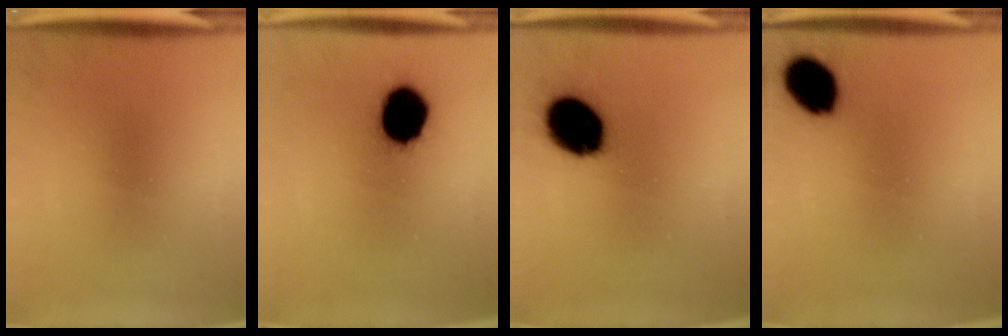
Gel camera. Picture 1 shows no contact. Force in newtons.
{"total": 13.3}
{"total": 15.0}
{"total": 9.4}